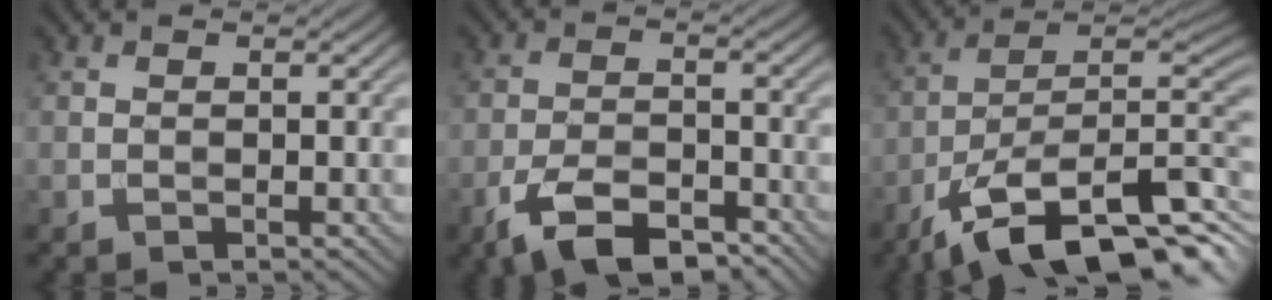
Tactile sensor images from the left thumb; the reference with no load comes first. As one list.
[{"total": 8.7, "force": [-5.9, 3.5, 5.4], "torque": [-0.095, -0.002, -0.112]}, {"total": 17.9, "force": [-10.7, 7.0, 12.5], "torque": [-0.195, -0.022, -0.184]}]